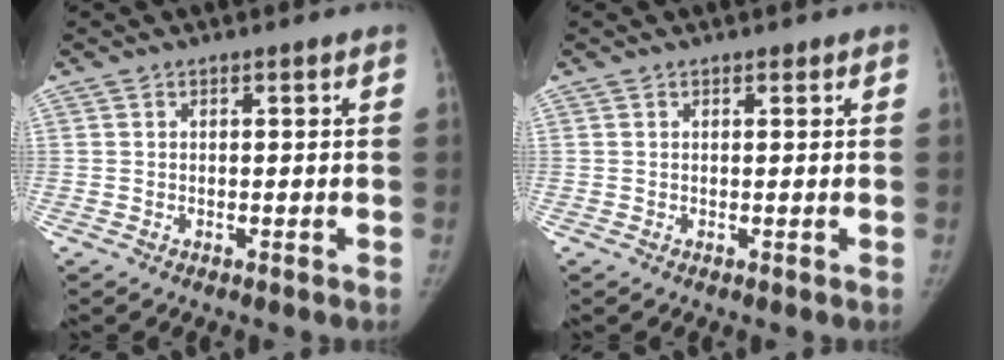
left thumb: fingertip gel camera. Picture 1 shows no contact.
{"total": 0.6, "force": [0.5, 0.3, 0.2], "torque": [-0.003, -0.003, 0.005]}